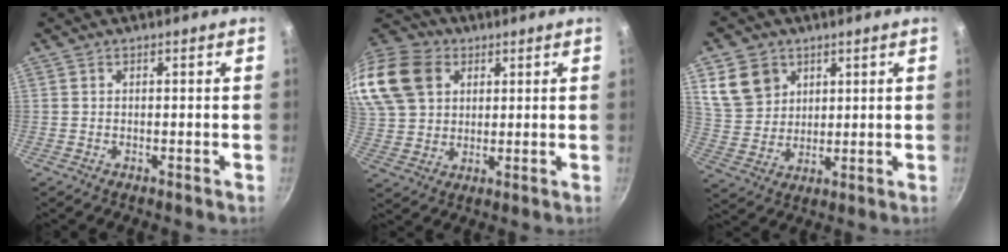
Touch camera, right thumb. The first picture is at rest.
{"total": 22.5, "force": [8.6, 17.0, 11.9], "torque": [-0.274, 0.028, 0.165]}
{"total": 9.6, "force": [4.2, 7.7, 3.9], "torque": [-0.044, -0.011, 0.093]}